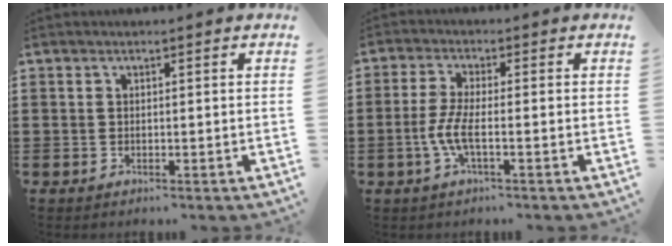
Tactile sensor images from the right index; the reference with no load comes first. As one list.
[{"total": 4.7, "force": [-1.4, 1.1, 4.4], "torque": [-0.111, -0.009, -0.036]}]